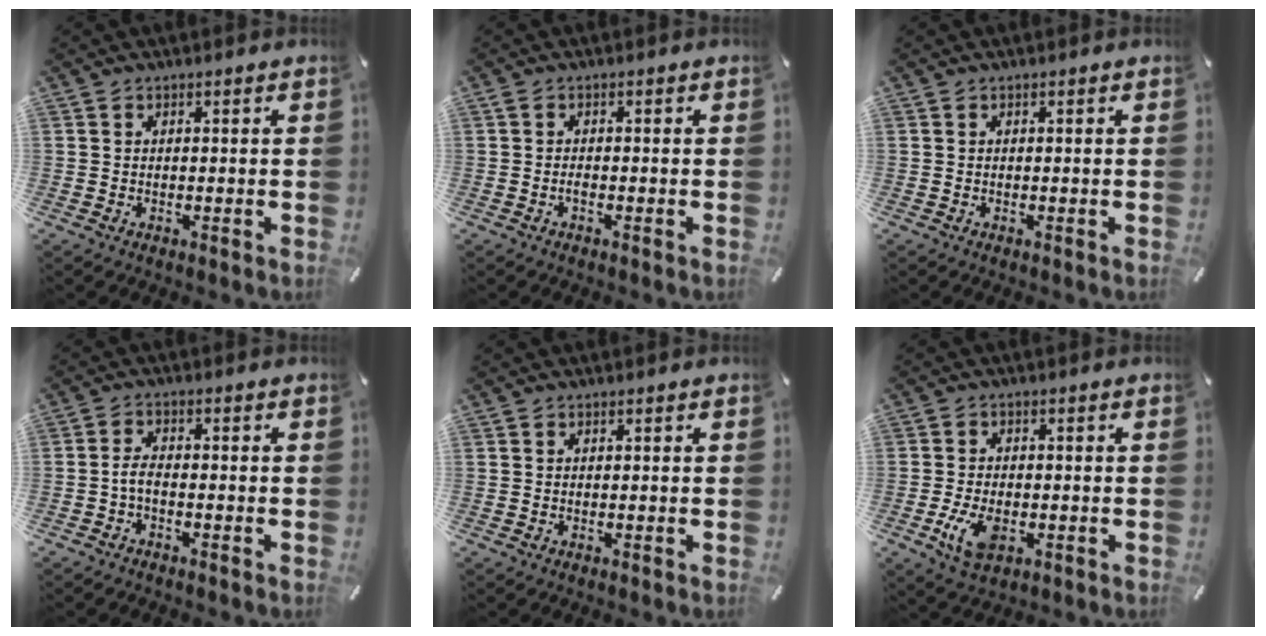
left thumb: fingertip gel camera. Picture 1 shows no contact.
{"total": 1.4, "force": [-0.5, 0.5, 1.2], "torque": [-0.023, 0.003, -0.011]}
{"total": 0.0}
{"total": 3.0, "force": [-1.5, 1.1, 2.5], "torque": [-0.057, 0.004, -0.031]}
{"total": 0.0}
{"total": 6.7, "force": [-2.1, 4.1, 4.9], "torque": [-0.119, 0.003, -0.042]}